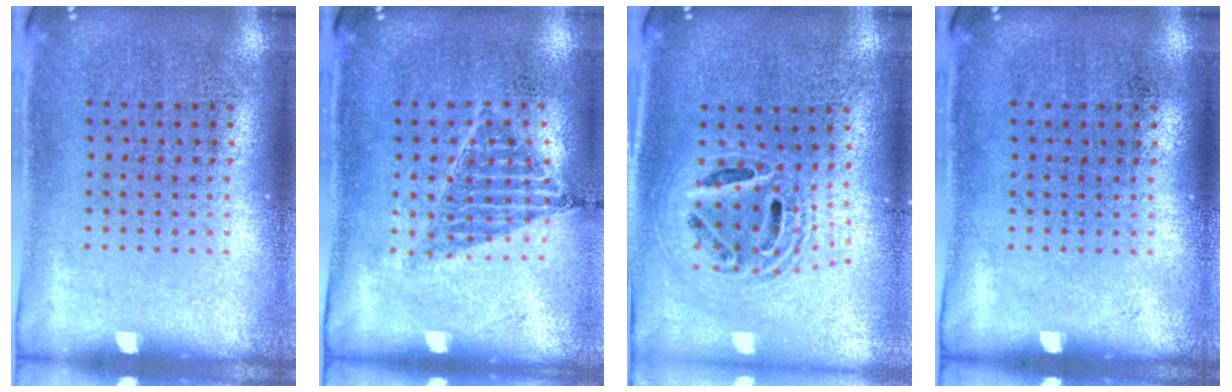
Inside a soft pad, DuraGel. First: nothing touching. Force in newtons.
{"total": 0.9, "press": 0.9, "slide": 0.2}
{"total": 2.0, "press": 1.6, "slide": 1.2}
{"total": 0.0}